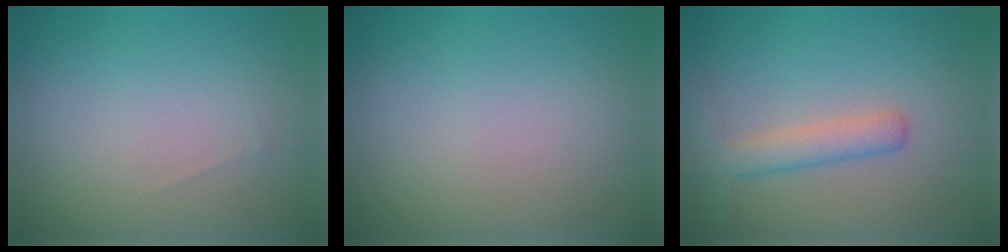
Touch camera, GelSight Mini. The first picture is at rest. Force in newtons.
{"total": 0.0}
{"total": 2.3, "press": 2.3, "slide": 0.1}